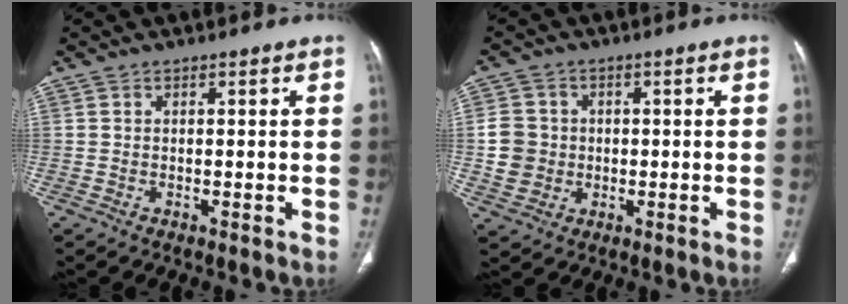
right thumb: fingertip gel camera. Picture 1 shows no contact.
{"total": 6.9, "force": [-0.2, 6.5, 2.4], "torque": [-0.025, 0.009, -0.002]}